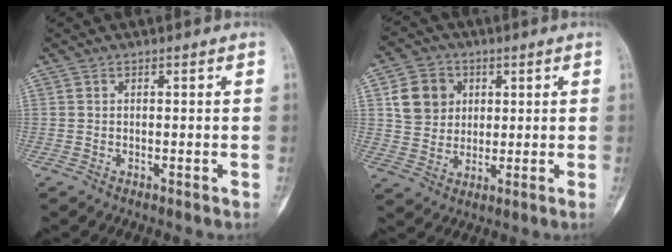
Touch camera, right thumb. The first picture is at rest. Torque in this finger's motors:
{"motor_torque": [0.56, 0.90, 0.02, -0.12, -0.13]}